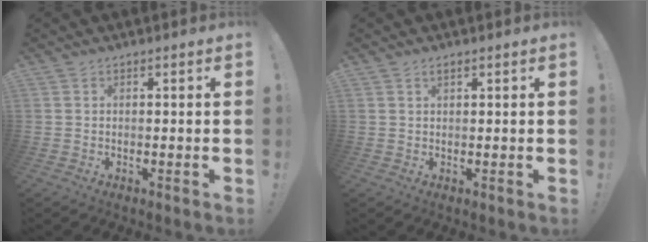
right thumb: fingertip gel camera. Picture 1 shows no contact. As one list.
[{"total": 1.1, "force": [0.7, 0.5, 0.7], "torque": [-0.011, -0.001, 0.013]}]